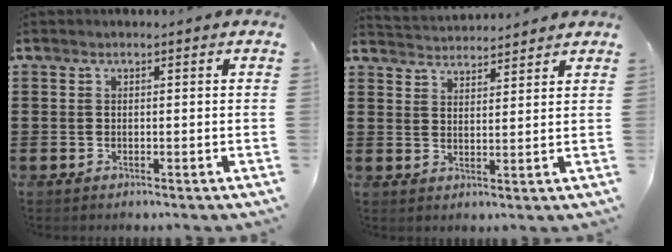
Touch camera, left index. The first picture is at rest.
{"total": 3.0, "force": [3.0, -0.1, -0.4], "torque": [-0.002, -0.014, 0.054]}